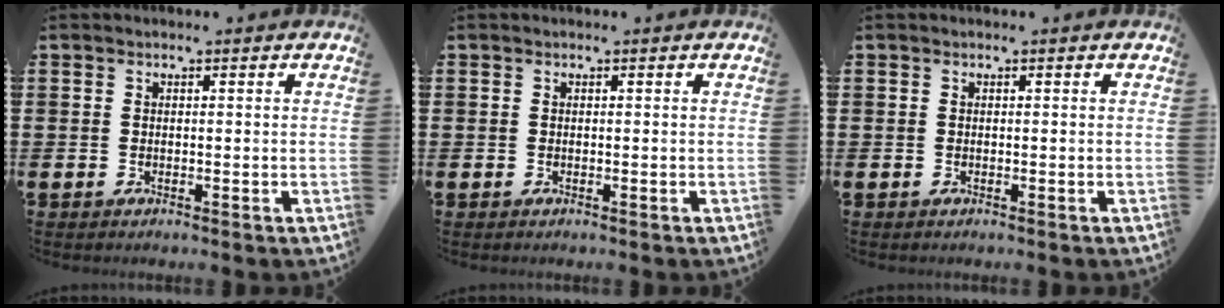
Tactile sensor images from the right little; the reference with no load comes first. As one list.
[{"total": 0.0}, {"total": 0.0}]